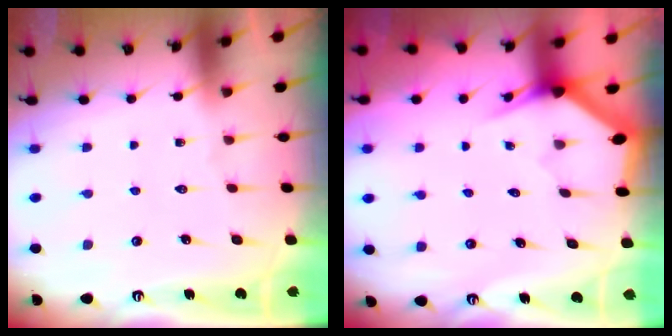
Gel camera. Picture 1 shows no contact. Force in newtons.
{"total": 3.1, "press": 3.1, "slide": 0.1}